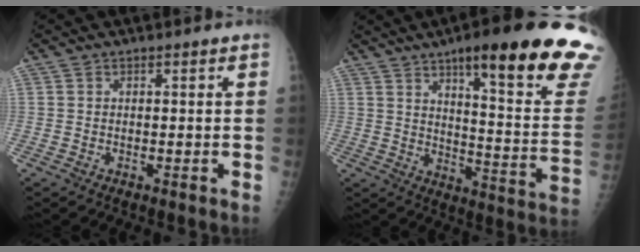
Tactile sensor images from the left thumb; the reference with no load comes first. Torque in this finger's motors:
{"motor_torque": [0.40, 0.35, 1.48, -1.30, 0.11]}